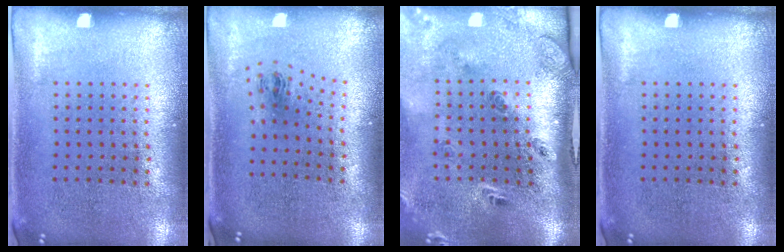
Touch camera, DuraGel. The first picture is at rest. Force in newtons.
{"total": 0.9, "press": 0.4, "slide": 0.9}
{"total": 3.0, "press": 1.9, "slide": 2.4}
{"total": 0.0}